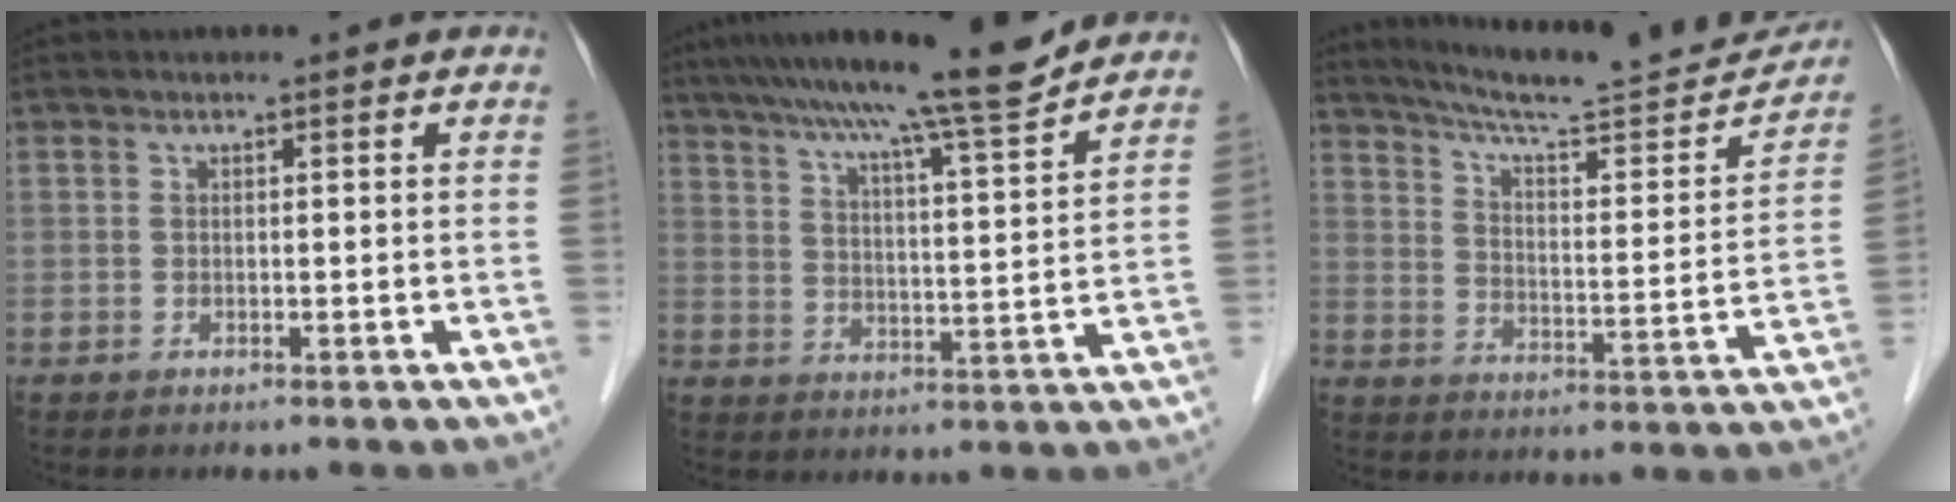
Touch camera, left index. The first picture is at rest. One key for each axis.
{"total": 15.2, "fx": 13.1, "fy": -0.6, "fz": 7.7, "tx": -0.123, "ty": 0.004, "tz": 0.192}
{"total": 21.0, "fx": 19.6, "fy": 1.8, "fz": 7.4, "tx": -0.110, "ty": -0.037, "tz": 0.269}